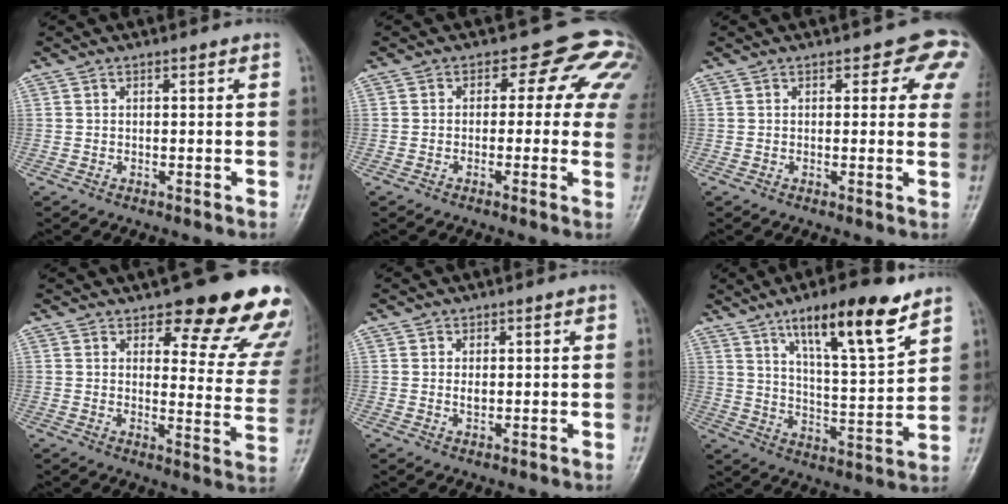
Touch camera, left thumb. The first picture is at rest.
{"total": 9.9, "force": [2.4, 6.6, 7.0], "torque": [-0.019, 0.010, 0.007]}
{"total": 6.3, "force": [3.5, 3.5, 4.0], "torque": [-0.001, -0.012, 0.020]}
{"total": 18.6, "force": [14.3, 6.4, 10.1], "torque": [-0.064, -0.085, 0.159]}
{"total": 1.7, "force": [0.2, 1.2, 1.2], "torque": [-0.013, 0.005, 0.006]}
{"total": 16.0, "force": [9.9, 3.6, 12.1], "torque": [-0.176, -0.051, 0.166]}